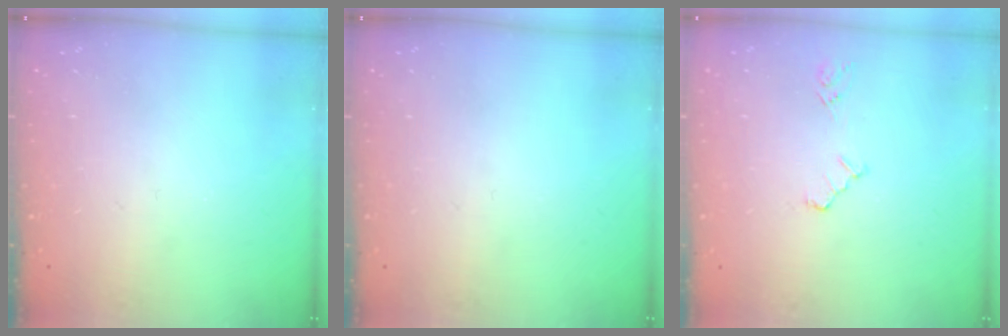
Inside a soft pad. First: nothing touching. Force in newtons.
{"total": 0.0}
{"total": 4.7, "press": 4.7, "slide": 0.7}